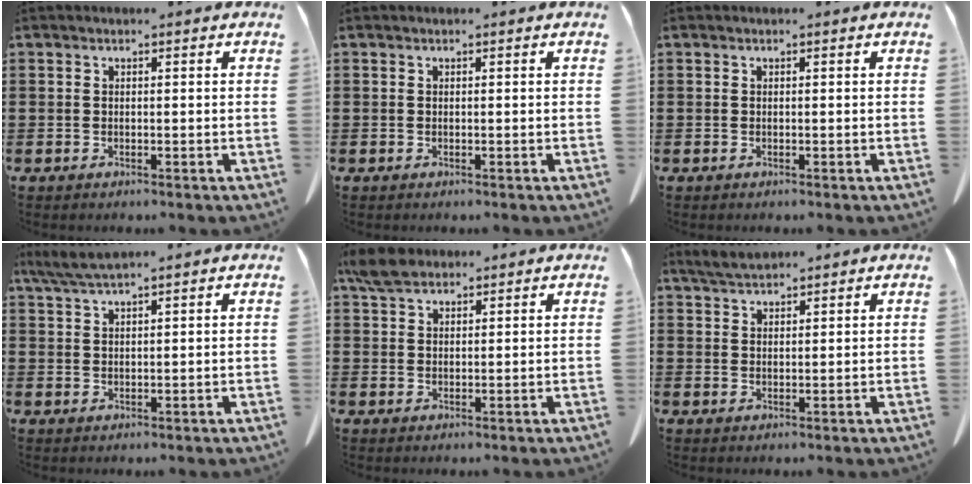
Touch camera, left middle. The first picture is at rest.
{"total": 0.0}
{"total": 0.0}
{"total": 3.3, "force": [2.7, 0.0, 1.9], "torque": [-0.044, -0.003, 0.051]}
{"total": 3.9, "force": [3.2, 1.7, 1.6], "torque": [-0.033, 0.001, 0.060]}
{"total": 2.8, "force": [2.6, 0.4, 1.0], "torque": [-0.027, -0.003, 0.050]}